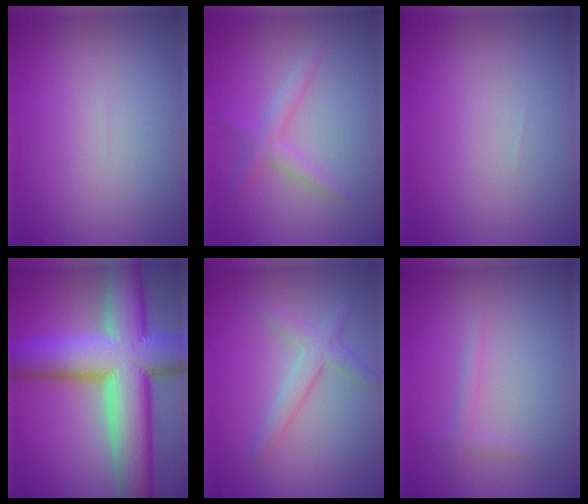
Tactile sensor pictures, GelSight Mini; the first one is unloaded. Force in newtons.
{"total": 2.0, "press": 2.0, "slide": 0.2}
{"total": 0.0}
{"total": 13.7, "press": 13.7, "slide": 0.8}
{"total": 2.4, "press": 2.4, "slide": 0.2}
{"total": 1.0, "press": 1.0, "slide": 0.1}